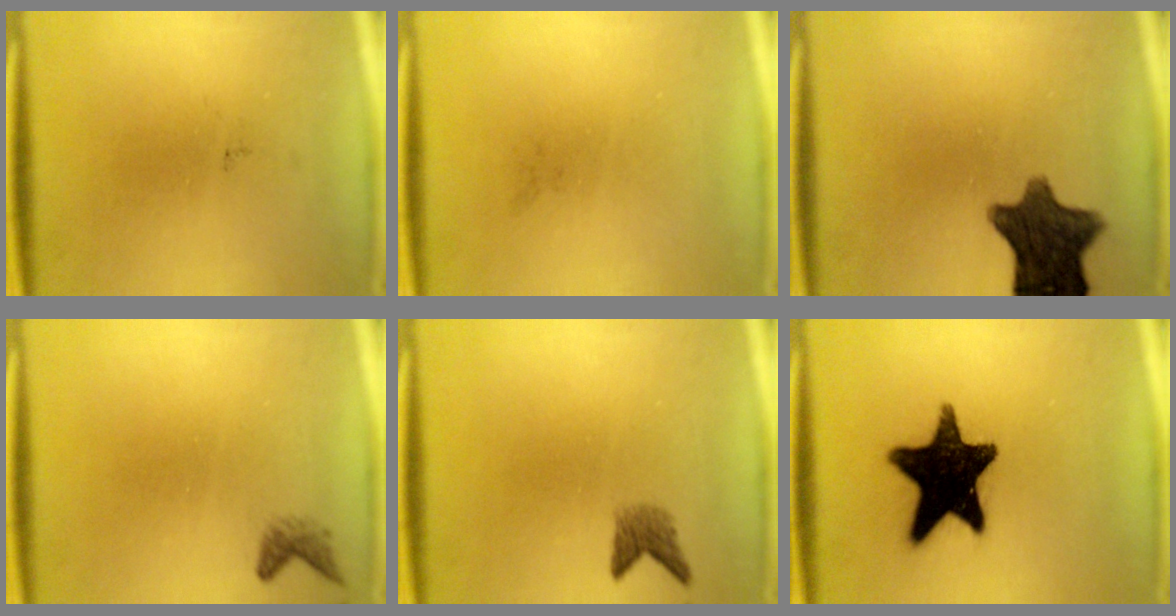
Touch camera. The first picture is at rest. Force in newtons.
{"total": 0.0}
{"total": 11.1}
{"total": 1.3}
{"total": 2.0}
{"total": 17.4}